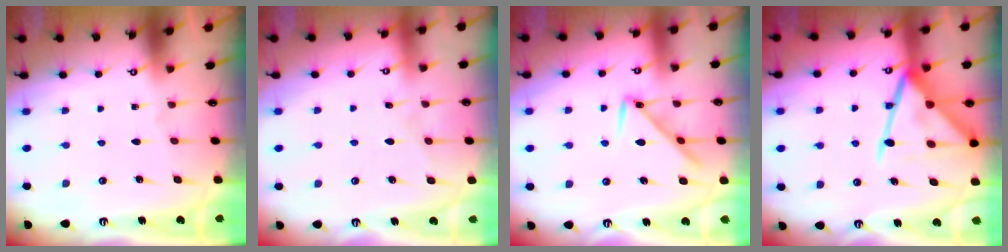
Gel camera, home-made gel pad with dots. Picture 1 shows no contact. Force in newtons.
{"total": 4.5, "press": 4.5, "slide": 0.5}
{"total": 8.9, "press": 8.9, "slide": 0.7}
{"total": 17.5, "press": 17.4, "slide": 1.5}